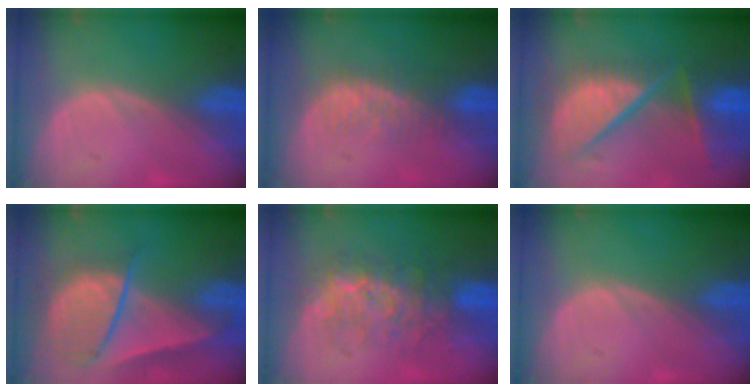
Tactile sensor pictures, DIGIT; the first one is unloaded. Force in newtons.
{"total": 4.5, "press": 4.2, "slide": 1.7}
{"total": 12.0, "press": 9.8, "slide": 6.8}
{"total": 9.5, "press": 8.1, "slide": 5.0}
{"total": 7.7, "press": 7.6, "slide": 1.4}
{"total": 0.0}